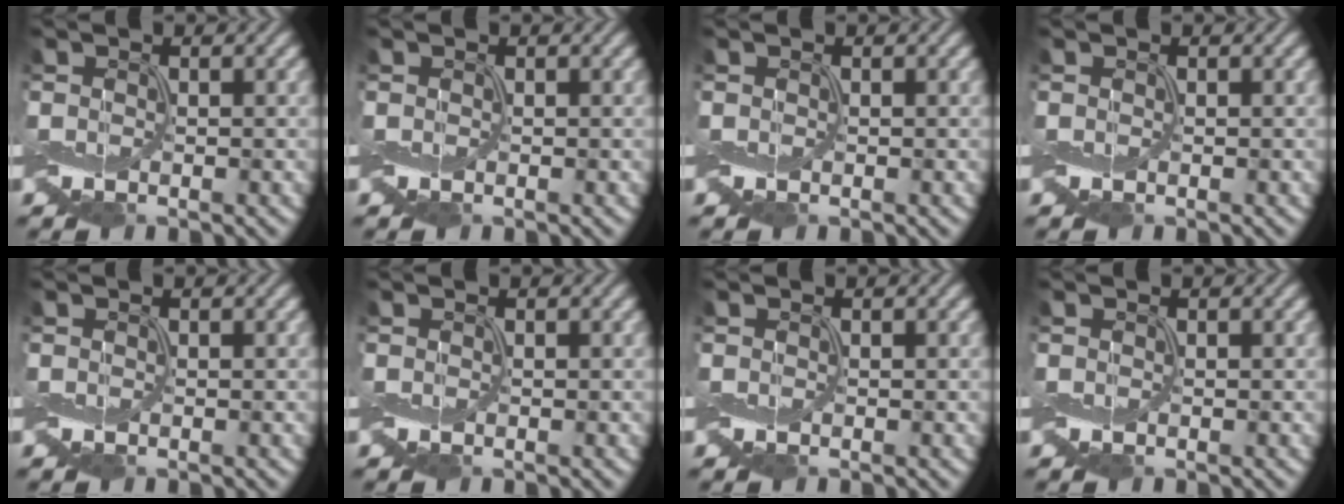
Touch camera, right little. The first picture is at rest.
{"total": 0.0}
{"total": 0.0}
{"total": 0.0}
{"total": 0.0}
{"total": 0.0}
{"total": 0.0}
{"total": 0.0}